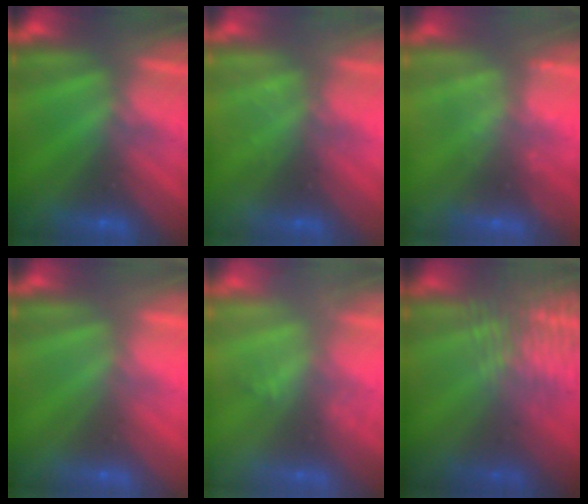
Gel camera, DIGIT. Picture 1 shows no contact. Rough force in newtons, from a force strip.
{"total": 2.3}
{"total": 2.3}
{"total": 2.9}
{"total": 1.9}
{"total": 3.6}